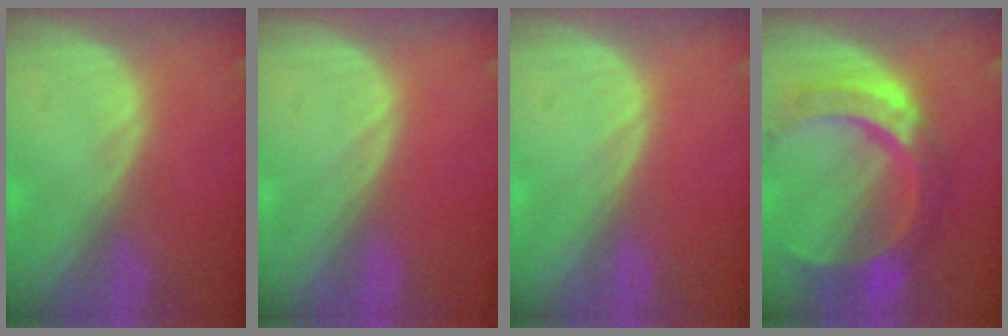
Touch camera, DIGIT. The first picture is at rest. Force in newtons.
{"total": 0.0}
{"total": 0.0}
{"total": 11.0, "press": 9.2, "slide": 6.0}